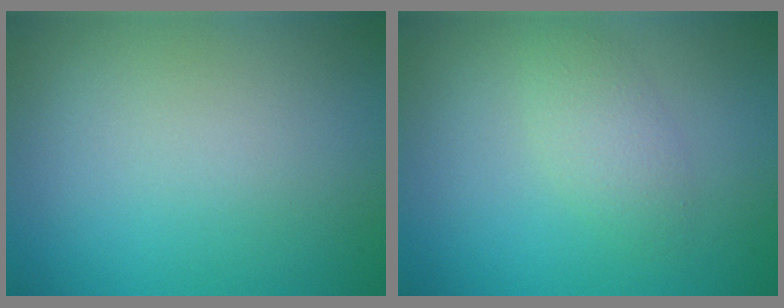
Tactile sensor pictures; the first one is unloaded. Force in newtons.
{"total": 2.1, "press": 2.1, "slide": 0.1}